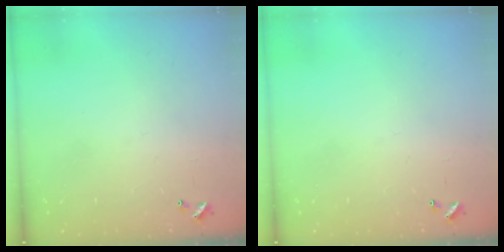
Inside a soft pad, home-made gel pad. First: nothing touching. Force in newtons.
{"total": 0.0}